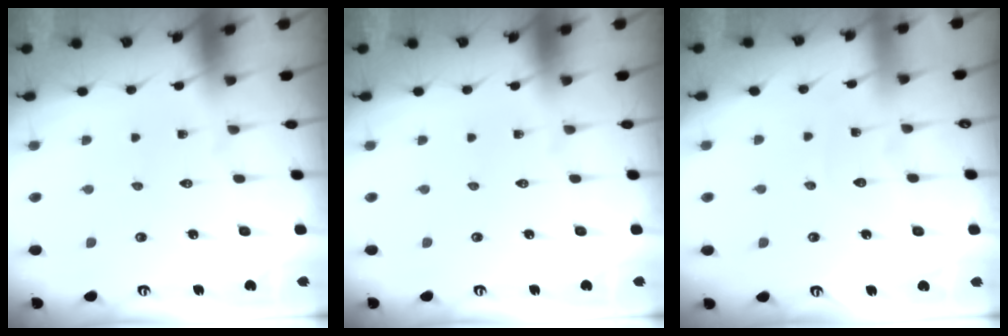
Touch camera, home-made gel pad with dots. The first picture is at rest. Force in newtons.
{"total": 0.0}
{"total": 4.6, "press": 4.6, "slide": 0.4}